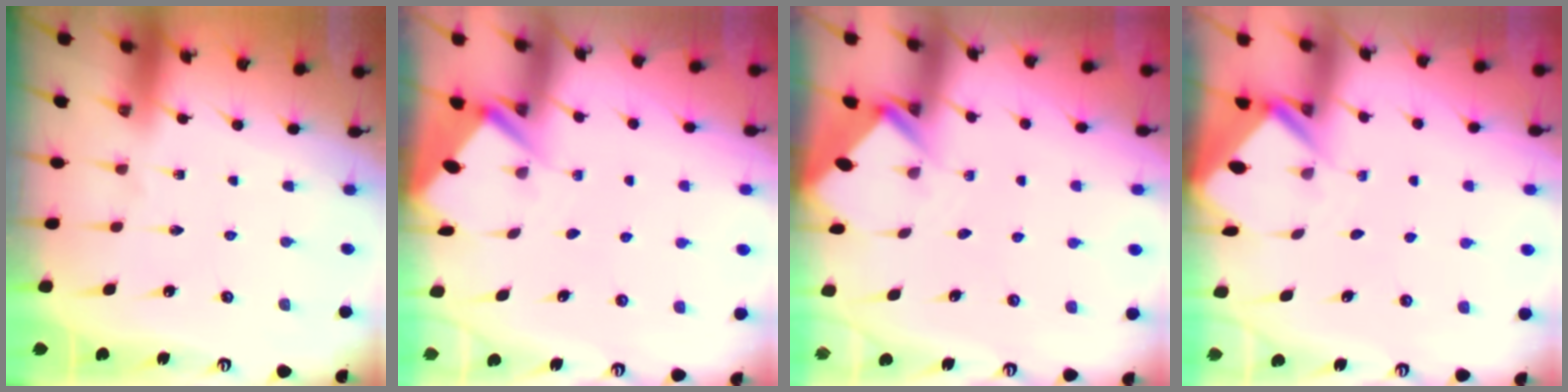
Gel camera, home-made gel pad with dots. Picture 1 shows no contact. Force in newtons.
{"total": 2.8, "press": 2.8, "slide": 0.3}
{"total": 2.8, "press": 2.8, "slide": 0.2}
{"total": 2.4, "press": 2.4, "slide": 0.1}